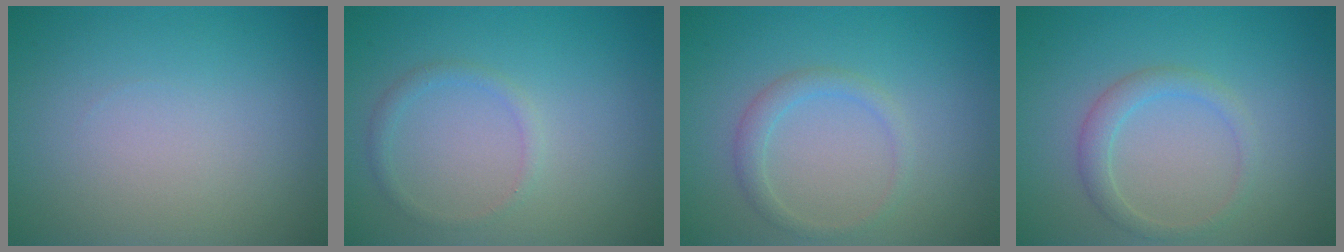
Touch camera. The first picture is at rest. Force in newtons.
{"total": 1.1, "press": 1.1, "slide": 0.1}
{"total": 1.7, "press": 1.7, "slide": 0.1}
{"total": 2.0, "press": 2.0, "slide": 0.1}